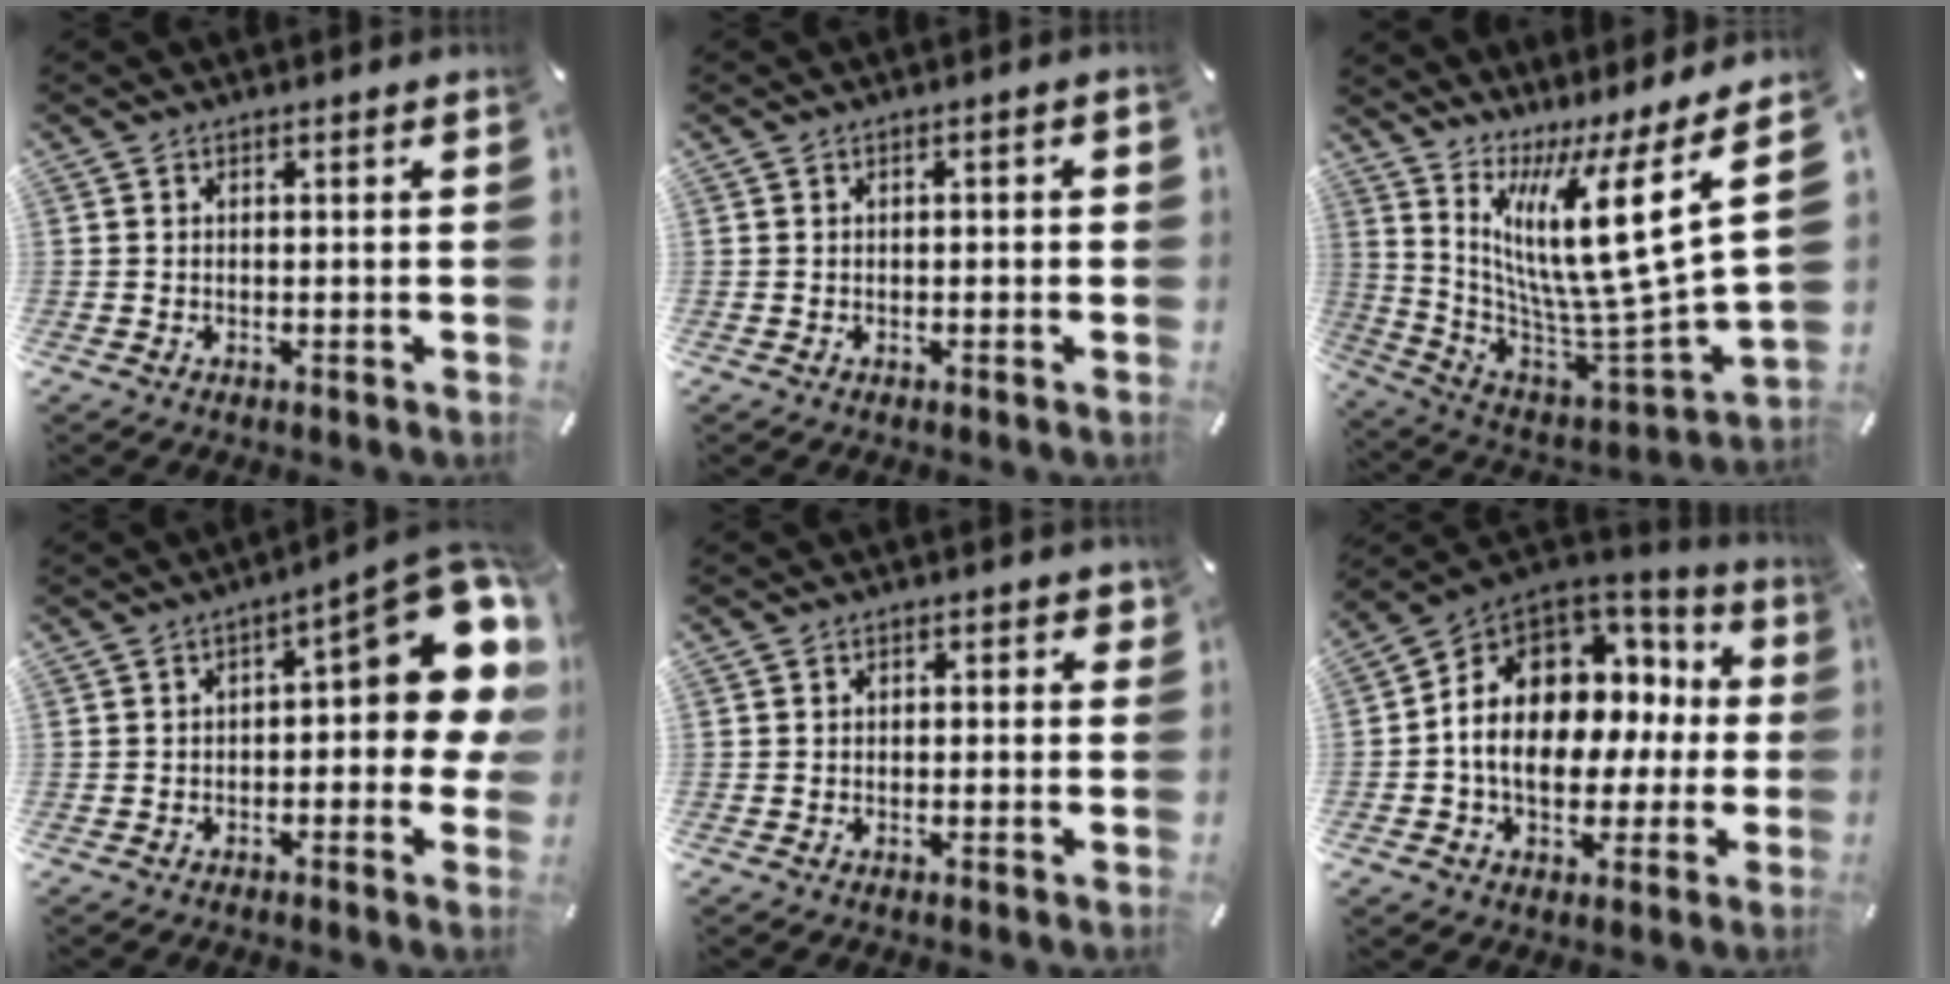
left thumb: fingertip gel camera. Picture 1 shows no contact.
{"total": 1.1, "force": [-0.2, 0.4, 1.0], "torque": [-0.017, 0.001, -0.004]}
{"total": 22.0, "force": [8.5, 4.5, 19.8], "torque": [-0.356, -0.085, 0.134]}
{"total": 17.2, "force": [5.5, 6.6, 14.9], "torque": [-0.177, -0.040, 0.091]}
{"total": 1.1, "force": [0.1, 0.9, 0.6], "torque": [0.004, 0.000, -0.003]}
{"total": 14.9, "force": [0.4, 11.6, 9.3], "torque": [-0.156, -0.008, 0.008]}